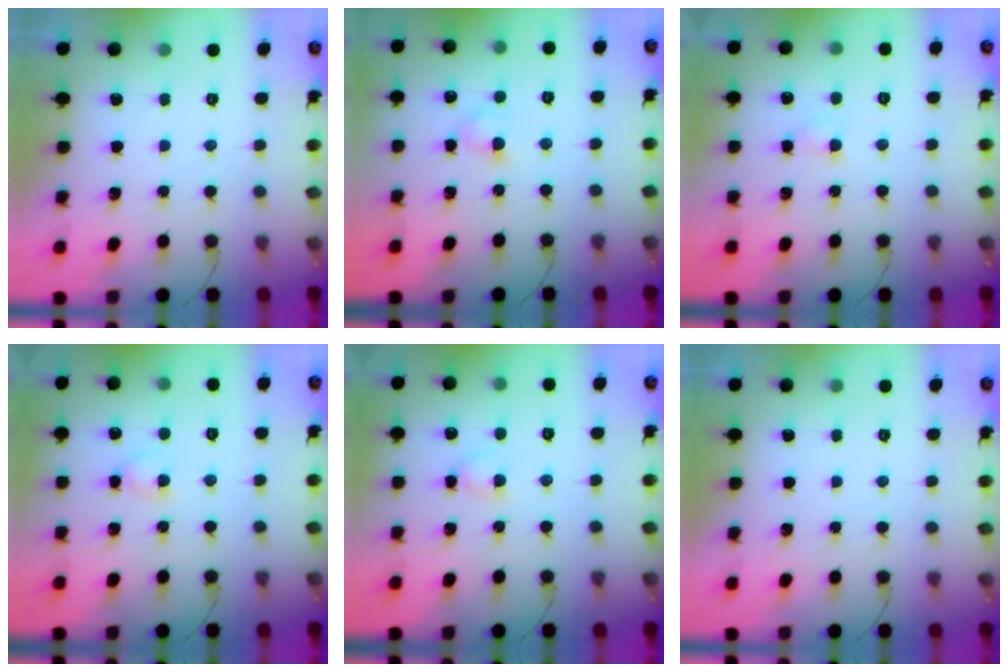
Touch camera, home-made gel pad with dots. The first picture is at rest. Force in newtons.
{"total": 2.7, "press": 2.4, "slide": 1.2}
{"total": 2.9, "press": 2.7, "slide": 1.0}
{"total": 2.9, "press": 2.7, "slide": 1.0}
{"total": 2.9, "press": 2.7, "slide": 1.0}
{"total": 0.0}